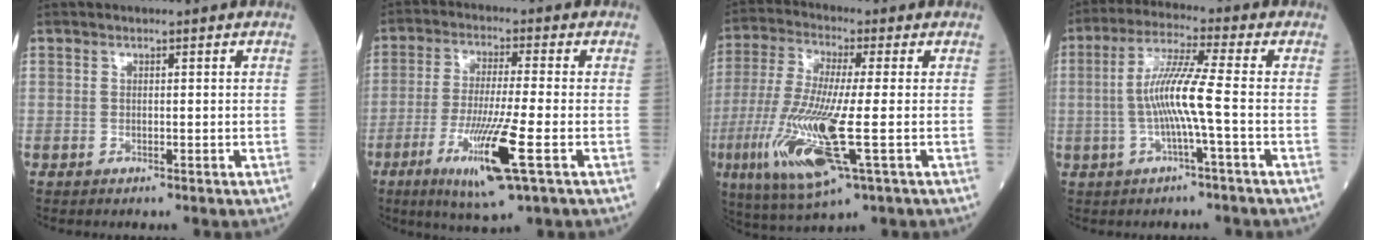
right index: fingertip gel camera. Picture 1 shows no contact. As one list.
[{"total": 11.7, "force": [-4.6, 0.0, 10.8], "torque": [-0.211, -0.030, -0.082]}, {"total": 16.1, "force": [-4.1, 1.9, 15.5], "torque": [-0.338, -0.033, -0.072]}, {"total": 8.1, "force": [-1.2, -0.7, 8.0], "torque": [-0.159, 0.010, -0.026]}]